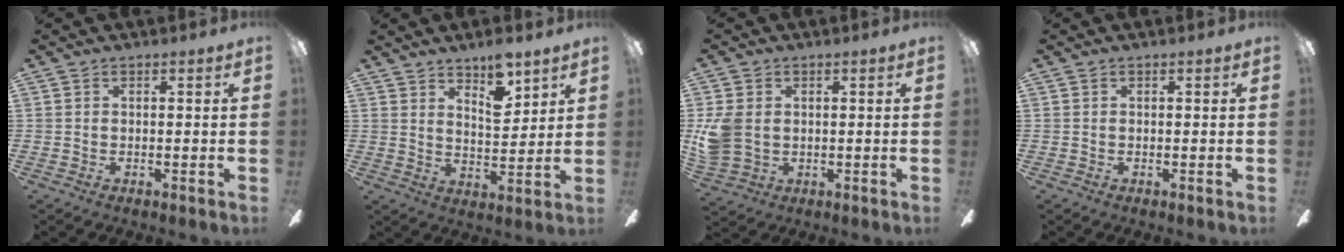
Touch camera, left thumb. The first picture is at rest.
{"total": 8.3, "force": [6.3, 3.2, 4.3], "torque": [-0.052, -0.035, 0.106]}
{"total": 7.6, "force": [0.9, 5.8, 4.8], "torque": [-0.113, 0.010, 0.022]}
{"total": 0.0}